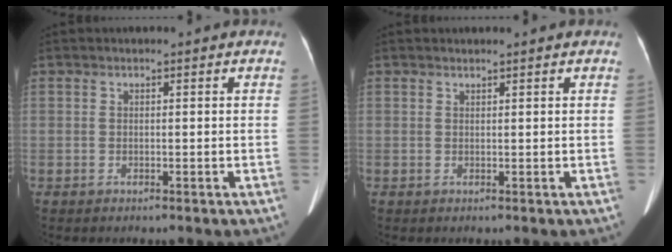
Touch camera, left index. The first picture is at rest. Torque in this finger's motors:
{"motor_torque": [-0.05, -0.04, 0.01, -0.01]}